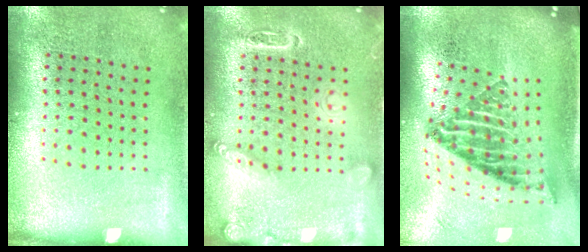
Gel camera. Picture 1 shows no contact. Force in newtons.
{"total": 2.7, "press": 2.7, "slide": 0.3}
{"total": 2.6, "press": 1.6, "slide": 2.1}